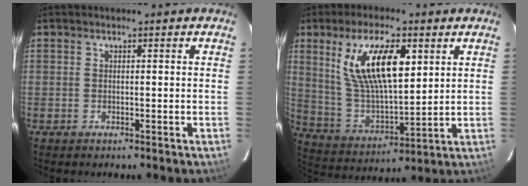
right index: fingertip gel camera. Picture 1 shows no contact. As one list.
[{"total": 16.0, "force": [6.3, 6.0, 13.4], "torque": [-0.250, 0.004, 0.128]}]